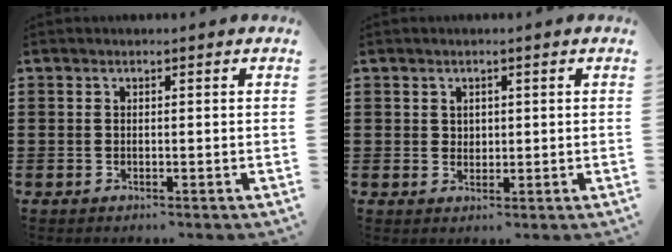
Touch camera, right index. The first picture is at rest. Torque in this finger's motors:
{"motor_torque": [-0.53, 1.08, 0.02, -0.01]}